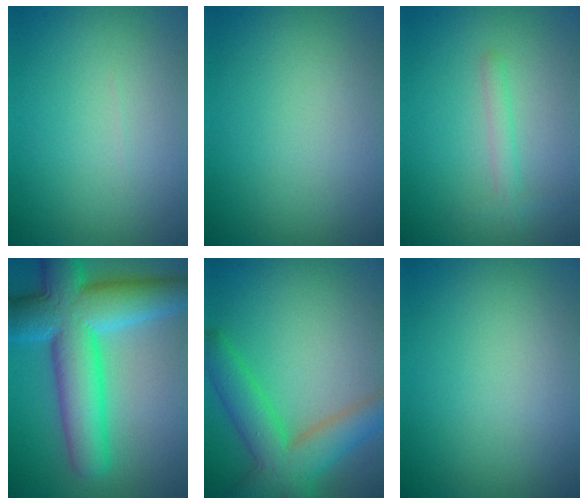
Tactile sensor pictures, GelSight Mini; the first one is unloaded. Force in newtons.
{"total": 0.0}
{"total": 1.8, "press": 1.8, "slide": 0.2}
{"total": 12.1, "press": 12.1, "slide": 0.3}
{"total": 6.7, "press": 6.7, "slide": 0.2}
{"total": 0.0}